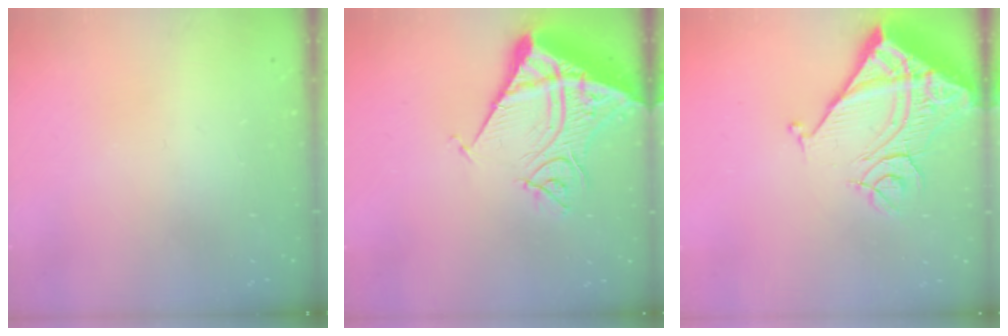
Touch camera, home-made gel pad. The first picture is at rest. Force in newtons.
{"total": 16.9, "press": 16.7, "slide": 2.3}
{"total": 14.6, "press": 14.5, "slide": 2.0}